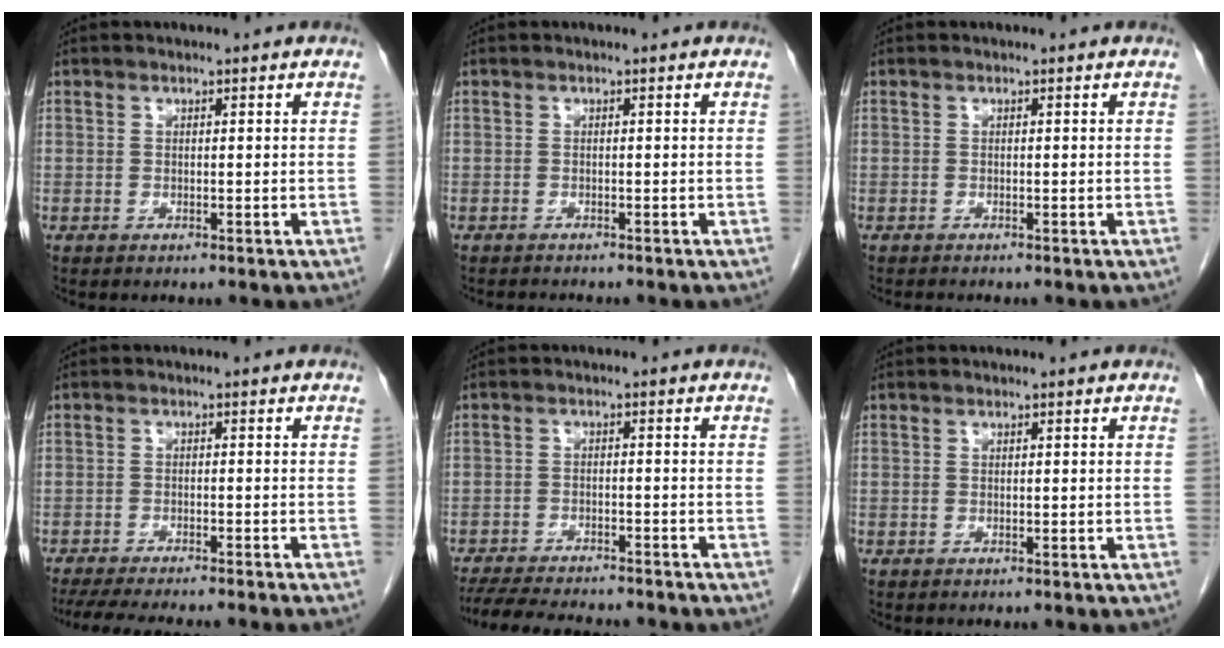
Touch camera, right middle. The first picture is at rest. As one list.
[{"total": 1.2, "force": [-1.2, 0.0, 0.1], "torque": [-0.008, -0.005, -0.017]}, {"total": 0.5, "force": [-0.5, -0.2, 0.0], "torque": [-0.005, -0.003, -0.010]}, {"total": 12.9, "force": [-11.3, 0.6, 6.2], "torque": [-0.082, -0.020, -0.160]}, {"total": 13.3, "force": [-11.8, 2.1, 5.6], "torque": [-0.095, -0.016, -0.167]}, {"total": 0.0}]